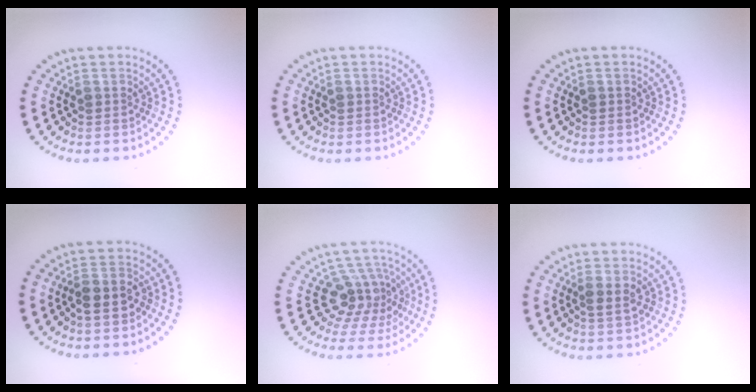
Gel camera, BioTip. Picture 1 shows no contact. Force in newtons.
{"total": 0.0}
{"total": 0.0}
{"total": 2.5, "press": 2.4, "slide": 0.8}
{"total": 4.0, "press": 2.8, "slide": 2.8}
{"total": 0.8, "press": 0.8, "slide": 0.2}